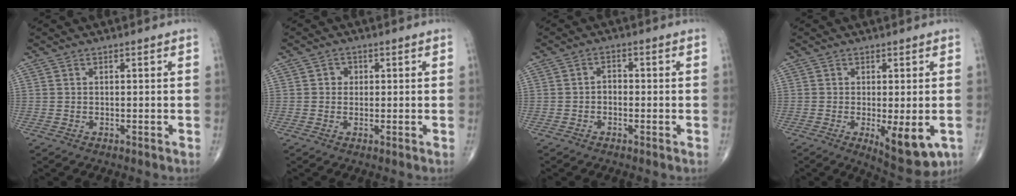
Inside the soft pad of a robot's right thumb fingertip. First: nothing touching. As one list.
[{"total": 1.9, "force": [0.3, 1.8, 0.6], "torque": [0.003, 0.003, 0.000]}, {"total": 1.9, "force": [-0.6, 1.4, 1.2], "torque": [-0.007, 0.009, -0.017]}, {"total": 8.8, "force": [-2.5, 3.2, 7.8], "torque": [-0.100, -0.018, -0.028]}]